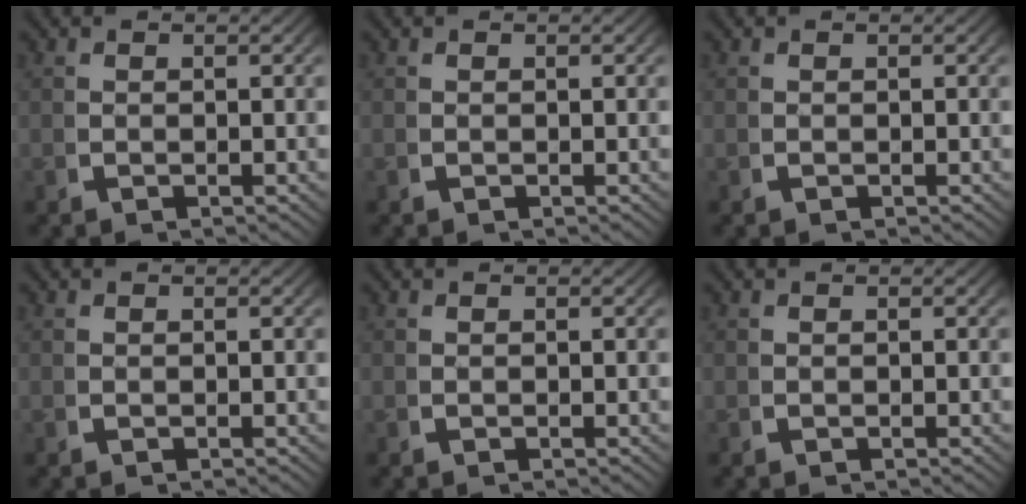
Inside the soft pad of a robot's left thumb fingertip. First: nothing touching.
{"total": 0.0}
{"total": 0.0}
{"total": 0.0}
{"total": 0.0}
{"total": 0.0}